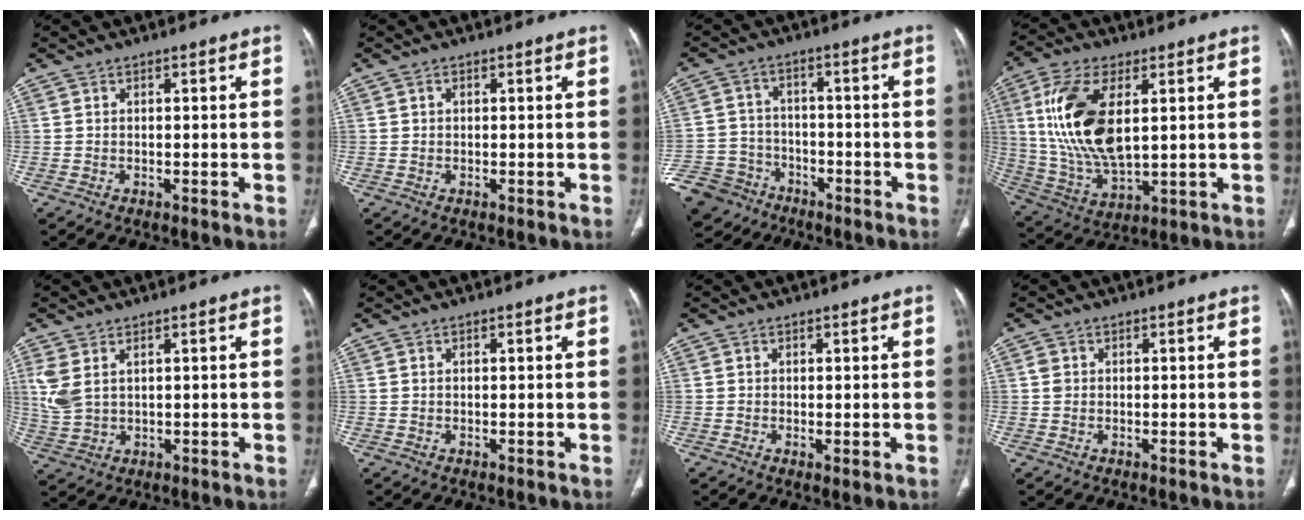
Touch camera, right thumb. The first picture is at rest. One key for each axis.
{"total": 0.7, "fx": 0.2, "fy": 0.5, "fz": 0.4, "tx": -0.005, "ty": 0.005, "tz": 0.004}
{"total": 13.9, "fx": -8.9, "fy": 9.7, "fz": 4.4, "tx": -0.100, "ty": 0.040, "tz": -0.155}
{"total": 18.1, "fx": 4.0, "fy": 8.8, "fz": 15.2, "tx": -0.310, "ty": -0.015, "tz": 0.085}
{"total": 5.8, "fx": 2.2, "fy": 3.4, "fz": 4.2, "tx": -0.104, "ty": -0.002, "tz": 0.056}
{"total": 0.6, "fx": 0.2, "fy": 0.3, "fz": 0.5, "tx": -0.013, "ty": 0.003, "tz": 0.006}
{"total": 1.0, "fx": 0.0, "fy": 0.3, "fz": 1.0, "tx": -0.020, "ty": -0.006, "tz": 0.001}
{"total": 1.4, "fx": 0.2, "fy": 1.2, "fz": 0.6, "tx": -0.011, "ty": 0.002, "tz": 0.006}